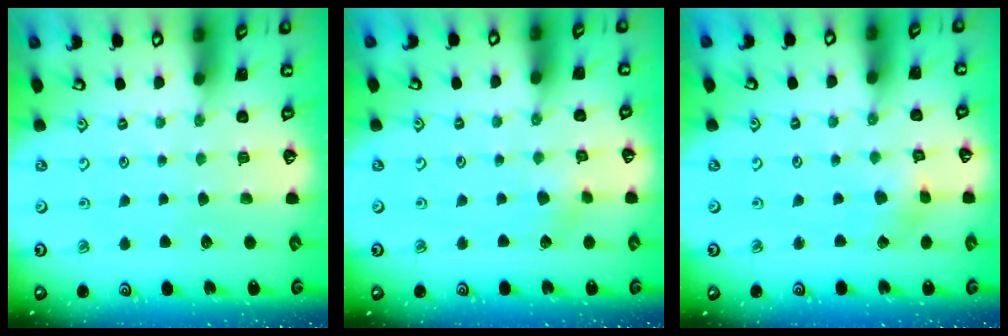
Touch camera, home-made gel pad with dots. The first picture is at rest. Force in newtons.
{"total": 2.6, "press": 2.6, "slide": 0.4}
{"total": 1.7, "press": 1.7, "slide": 0.2}